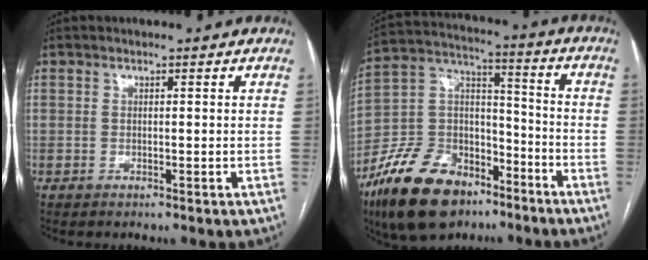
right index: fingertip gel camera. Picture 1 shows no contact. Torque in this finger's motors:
{"motor_torque": [1.07, -1.07, -0.15, -0.21]}